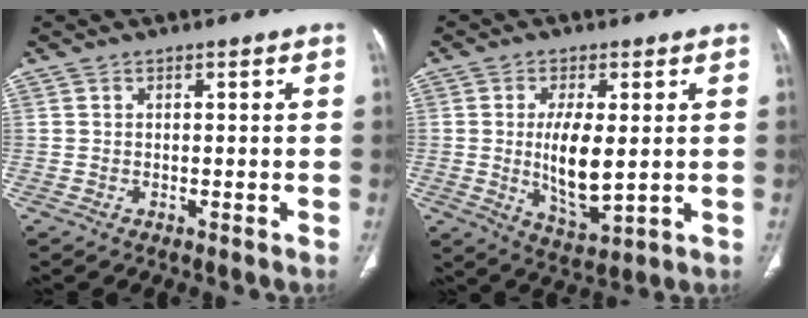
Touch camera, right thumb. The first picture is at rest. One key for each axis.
{"total": 9.0, "fx": 0.2, "fy": 3.5, "fz": 8.3, "tx": -0.145, "ty": -0.023, "tz": 0.015}